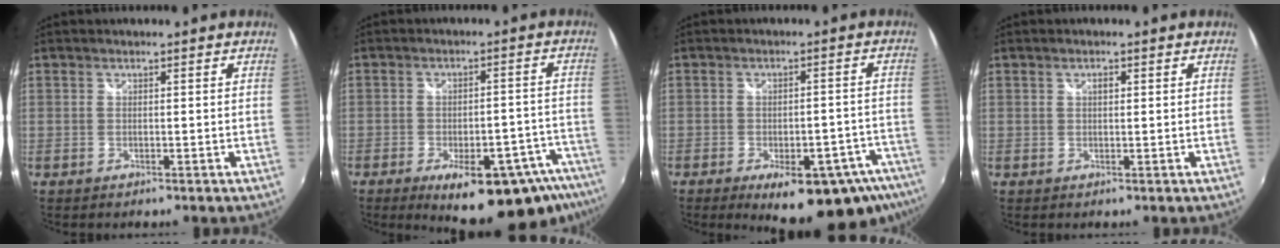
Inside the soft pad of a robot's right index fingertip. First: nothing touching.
{"total": 19.1, "force": [-13.4, 6.4, 12.1], "torque": [-0.157, -0.016, -0.163]}
{"total": 17.4, "force": [-11.6, 6.5, 11.1], "torque": [-0.144, -0.016, -0.136]}
{"total": 1.0, "force": [0.4, 0.6, 0.7], "torque": [-0.011, 0.002, 0.006]}